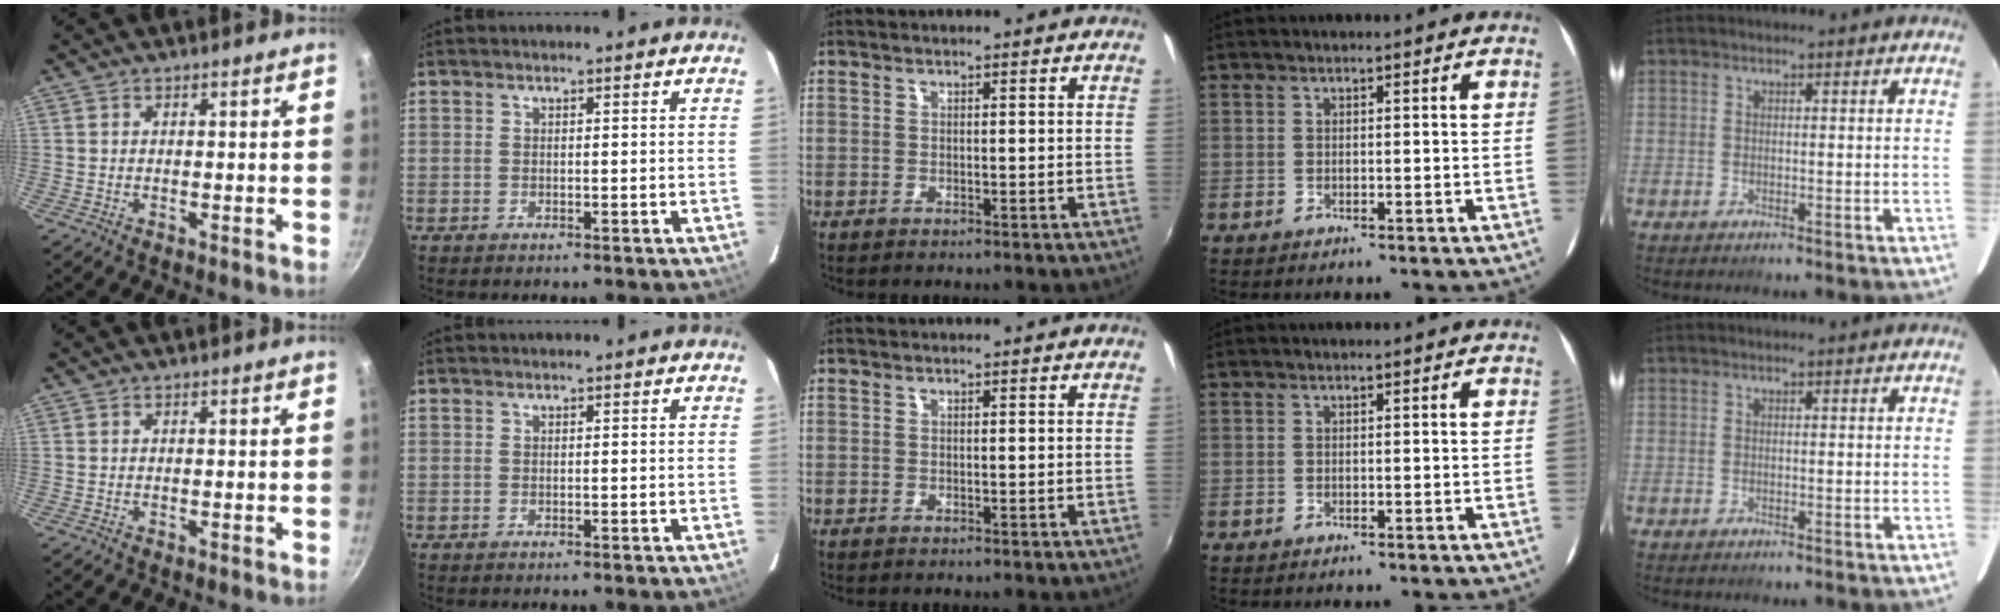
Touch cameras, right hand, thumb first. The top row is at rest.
{}